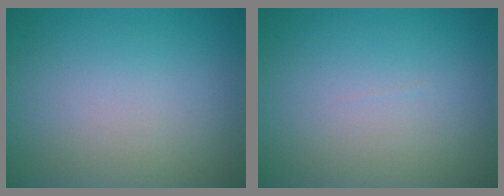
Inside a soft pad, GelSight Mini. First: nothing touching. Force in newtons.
{"total": 0.0}